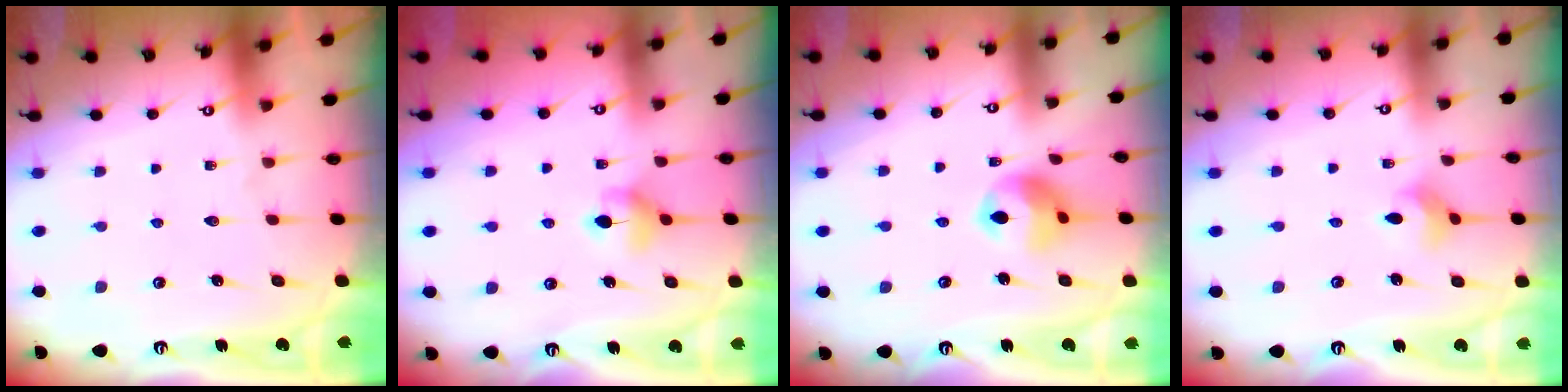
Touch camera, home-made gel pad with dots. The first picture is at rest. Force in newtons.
{"total": 5.5, "press": 5.4, "slide": 0.7}
{"total": 10.3, "press": 10.2, "slide": 1.5}
{"total": 3.8, "press": 3.8, "slide": 0.1}